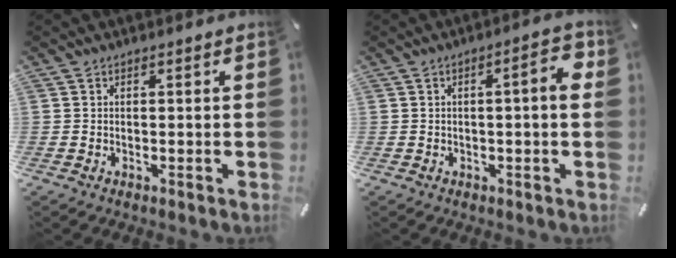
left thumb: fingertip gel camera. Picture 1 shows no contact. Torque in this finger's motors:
{"motor_torque": [0.11, -0.15, 0.35, 0.23, 0.04]}